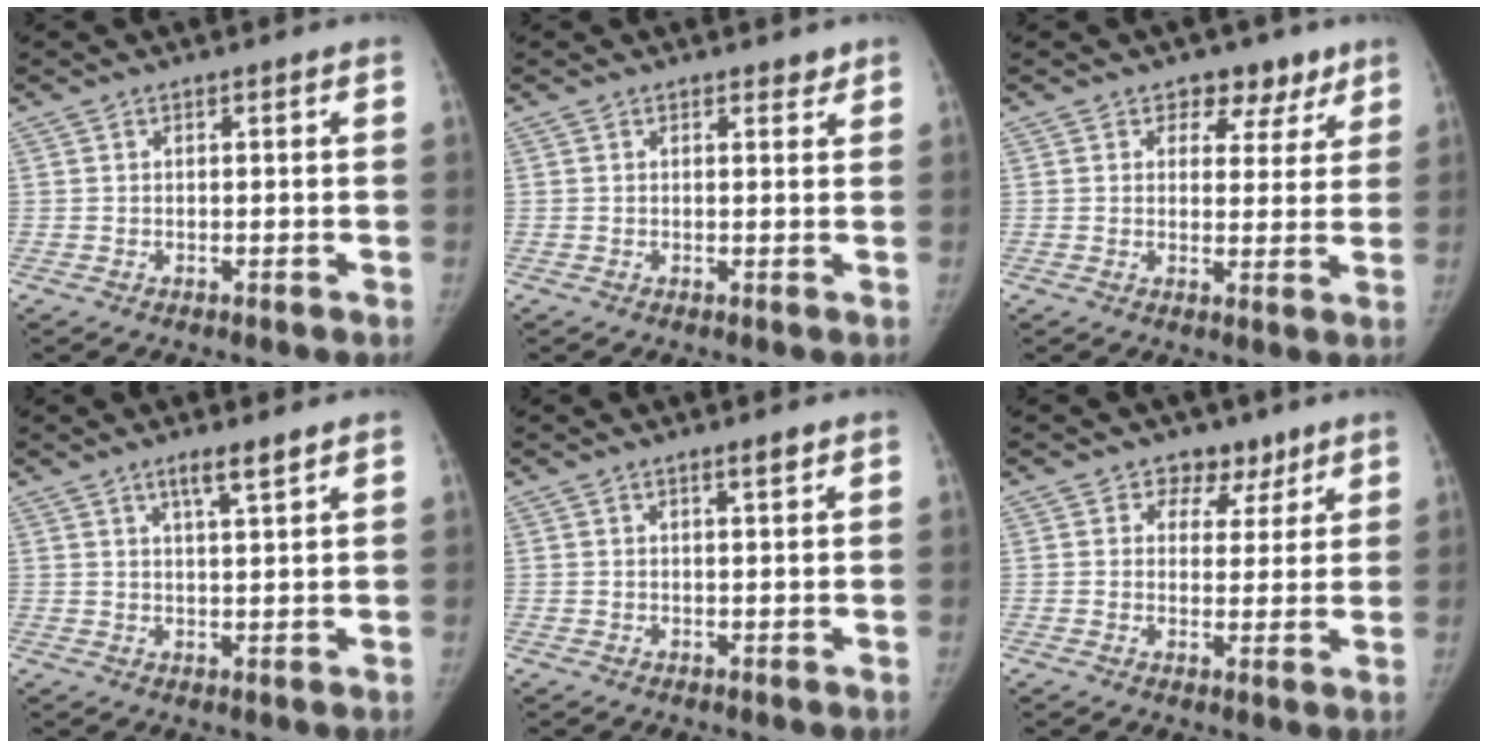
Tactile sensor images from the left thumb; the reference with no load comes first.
{"total": 1.2, "force": [1.0, 0.6, 0.3], "torque": [0.006, -0.007, 0.009]}
{"total": 6.3, "force": [4.1, 4.4, 1.8], "torque": [0.024, -0.013, 0.052]}
{"total": 4.0, "force": [2.8, 0.4, 2.9], "torque": [-0.047, -0.017, 0.050]}
{"total": 1.4, "force": [1.0, 0.2, 1.0], "torque": [-0.013, -0.005, 0.017]}
{"total": 5.4, "force": [3.5, 4.1, 0.8], "torque": [0.026, -0.013, 0.048]}